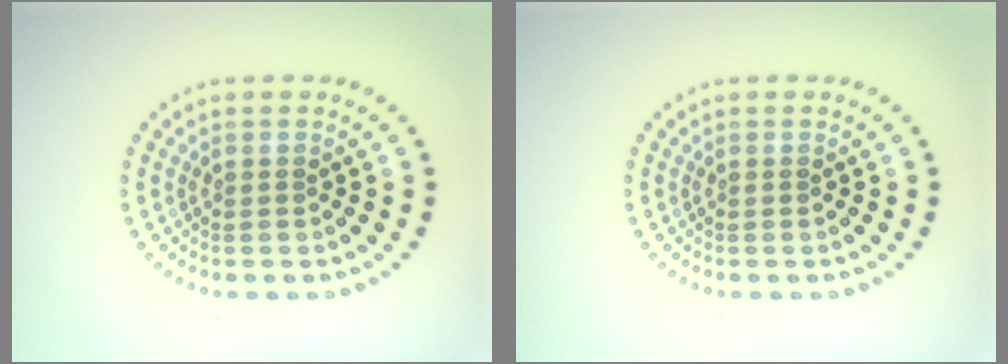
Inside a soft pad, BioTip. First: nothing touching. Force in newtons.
{"total": 0.0}